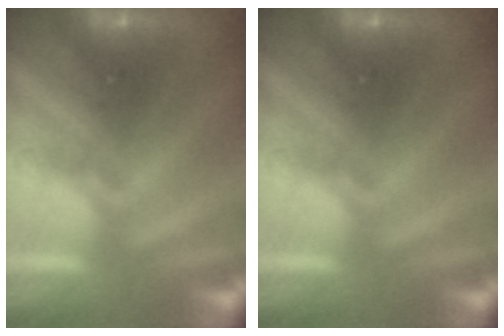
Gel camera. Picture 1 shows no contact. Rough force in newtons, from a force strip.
{"total": 0.0}